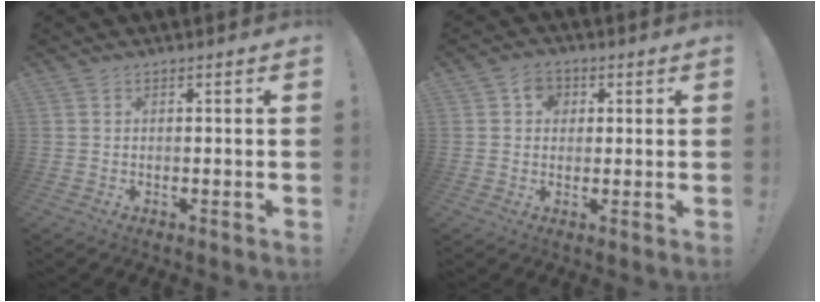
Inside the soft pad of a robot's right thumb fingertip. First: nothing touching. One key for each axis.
{"total": 5.3, "fx": 1.3, "fy": 4.7, "fz": 2.1, "tx": -0.019, "ty": 0.001, "tz": 0.022}